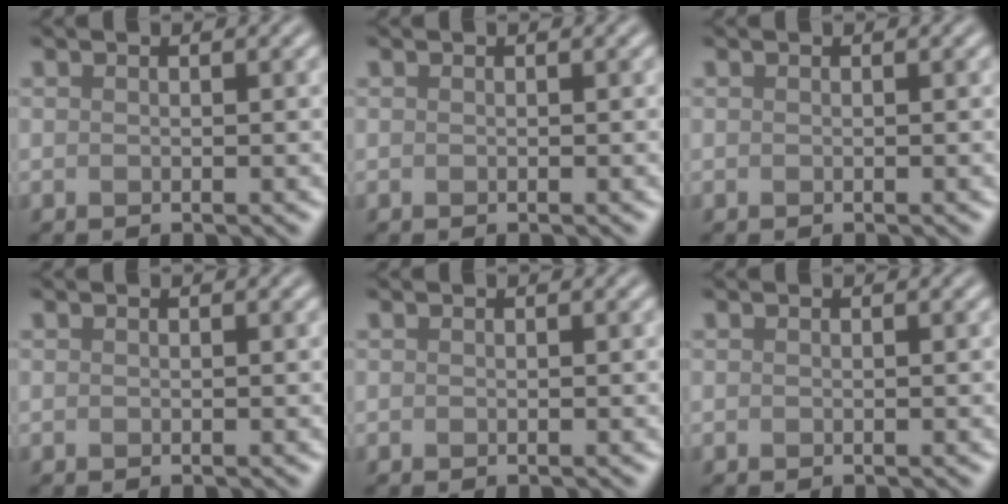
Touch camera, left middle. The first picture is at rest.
{"total": 0.0}
{"total": 0.0}
{"total": 0.0}
{"total": 0.0}
{"total": 0.0}